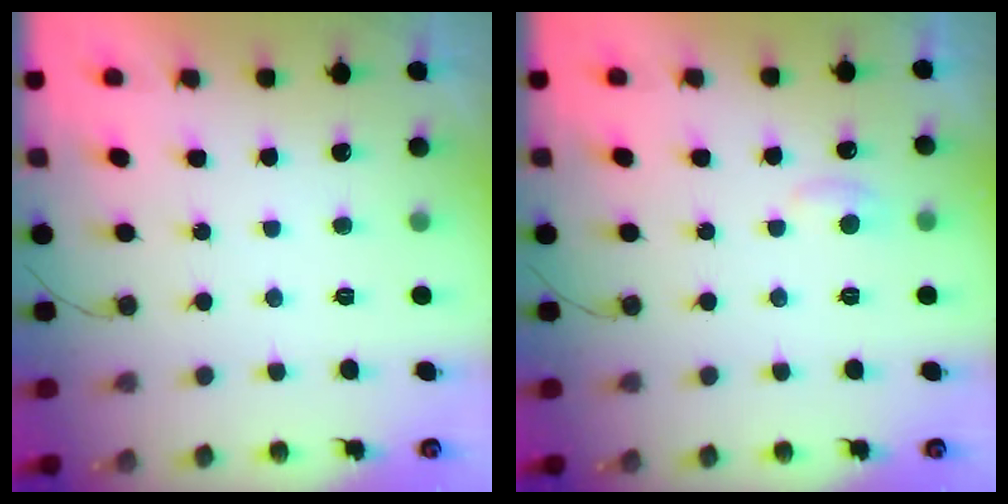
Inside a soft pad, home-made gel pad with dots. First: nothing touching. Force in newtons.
{"total": 4.9, "press": 4.8, "slide": 0.6}